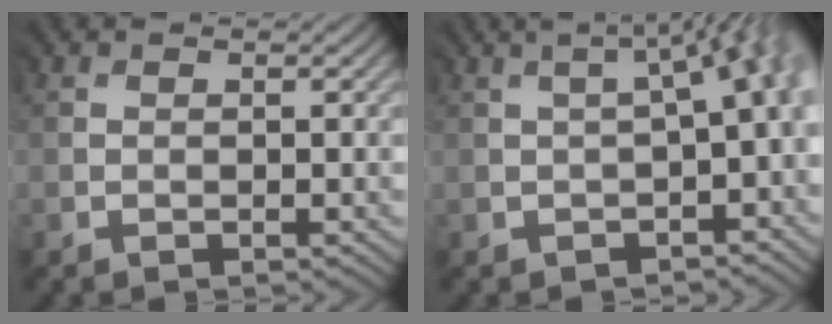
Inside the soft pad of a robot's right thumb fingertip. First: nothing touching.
{"total": 5.6, "force": [-1.4, 1.5, 5.2], "torque": [-0.035, 0.015, -0.019]}